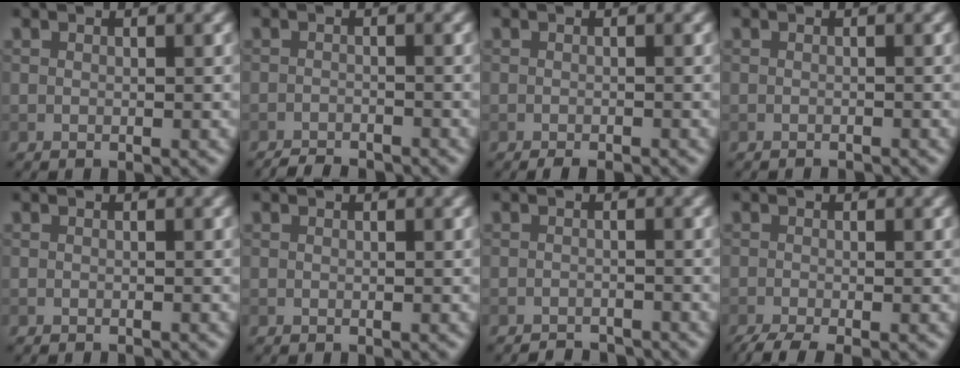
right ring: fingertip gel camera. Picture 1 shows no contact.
{"total": 2.5, "force": [-2.4, 0.4, 0.6], "torque": [-0.001, -0.001, -0.042]}
{"total": 1.6, "force": [-1.3, 0.2, 0.8], "torque": [-0.006, 0.000, -0.018]}
{"total": 1.0, "force": [-0.9, 0.1, 0.3], "torque": [0.003, 0.000, -0.014]}
{"total": 0.6, "force": [-0.6, 0.0, 0.2], "torque": [0.001, 0.001, -0.007]}
{"total": 0.0}
{"total": 1.9, "force": [-1.9, 0.3, 0.3], "torque": [0.003, 0.001, -0.029]}
{"total": 3.5, "force": [-2.4, 0.8, 2.4], "torque": [-0.038, -0.010, -0.048]}